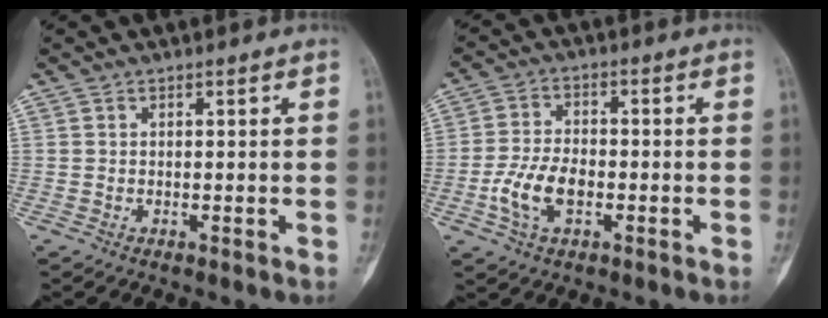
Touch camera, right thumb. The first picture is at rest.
{"total": 8.1, "force": [-2.4, 4.6, 6.3], "torque": [-0.128, 0.013, -0.047]}